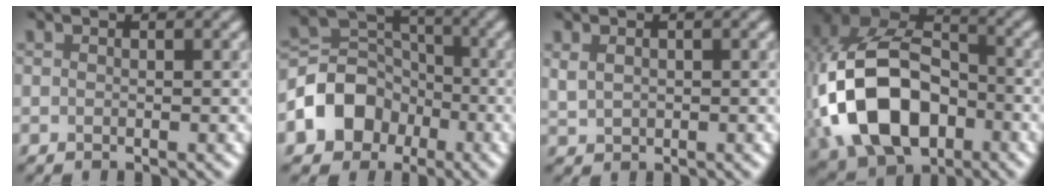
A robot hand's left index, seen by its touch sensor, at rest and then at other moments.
{"total": 6.1, "force": [-2.9, 4.9, 2.2], "torque": [-0.024, 0.004, -0.064]}
{"total": 1.6, "force": [0.6, 1.1, 1.0], "torque": [-0.019, 0.000, 0.017]}
{"total": 14.2, "force": [-3.9, 9.7, 9.5], "torque": [-0.208, -0.016, -0.074]}